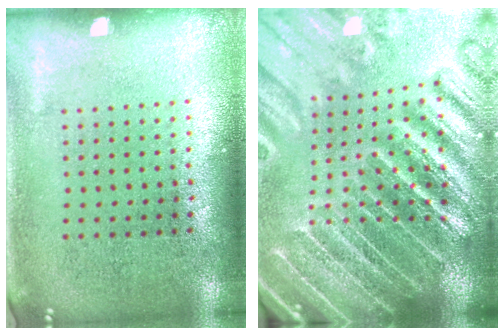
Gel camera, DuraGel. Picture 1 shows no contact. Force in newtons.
{"total": 5.1, "press": 4.5, "slide": 2.3}